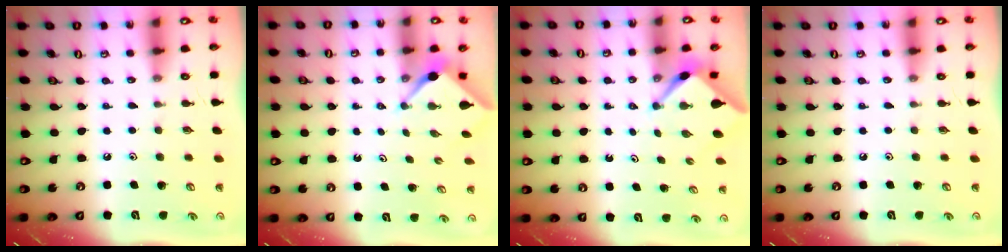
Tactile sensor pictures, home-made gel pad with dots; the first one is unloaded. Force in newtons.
{"total": 2.4, "press": 2.4, "slide": 0.3}
{"total": 2.5, "press": 2.5, "slide": 0.3}
{"total": 0.0}